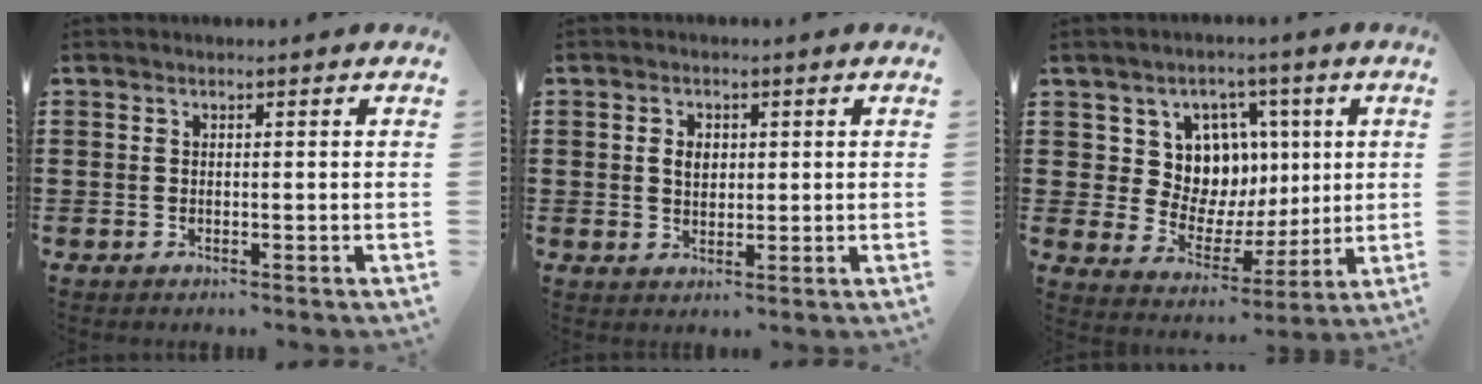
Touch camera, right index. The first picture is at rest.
{"total": 2.7, "force": [0.4, 1.9, 1.8], "torque": [-0.040, 0.010, 0.006]}
{"total": 9.5, "force": [3.2, 8.2, 3.5], "torque": [-0.091, -0.017, 0.065]}